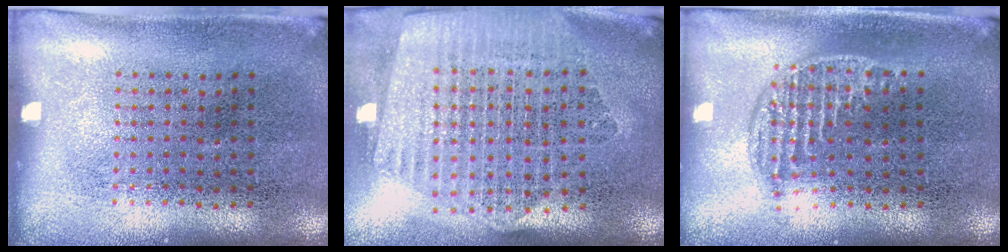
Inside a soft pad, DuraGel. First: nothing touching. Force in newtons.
{"total": 2.4, "press": 2.2, "slide": 1.1}
{"total": 1.3, "press": 1.1, "slide": 0.6}